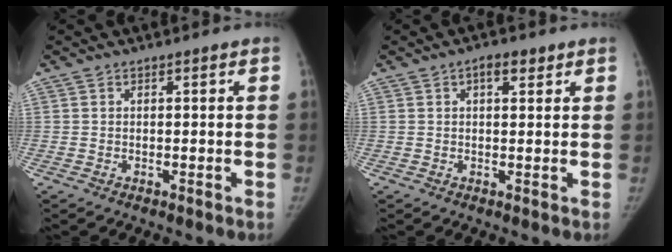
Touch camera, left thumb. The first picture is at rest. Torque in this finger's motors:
{"motor_torque": [0.14, -0.05, 0.80, -0.25, 0.09]}